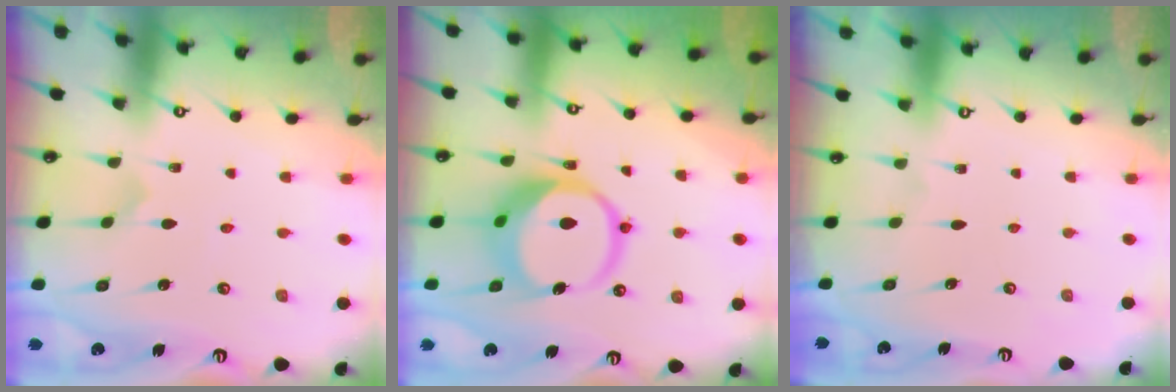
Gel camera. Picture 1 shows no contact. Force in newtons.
{"total": 13.3, "press": 13.1, "slide": 1.9}
{"total": 0.0}